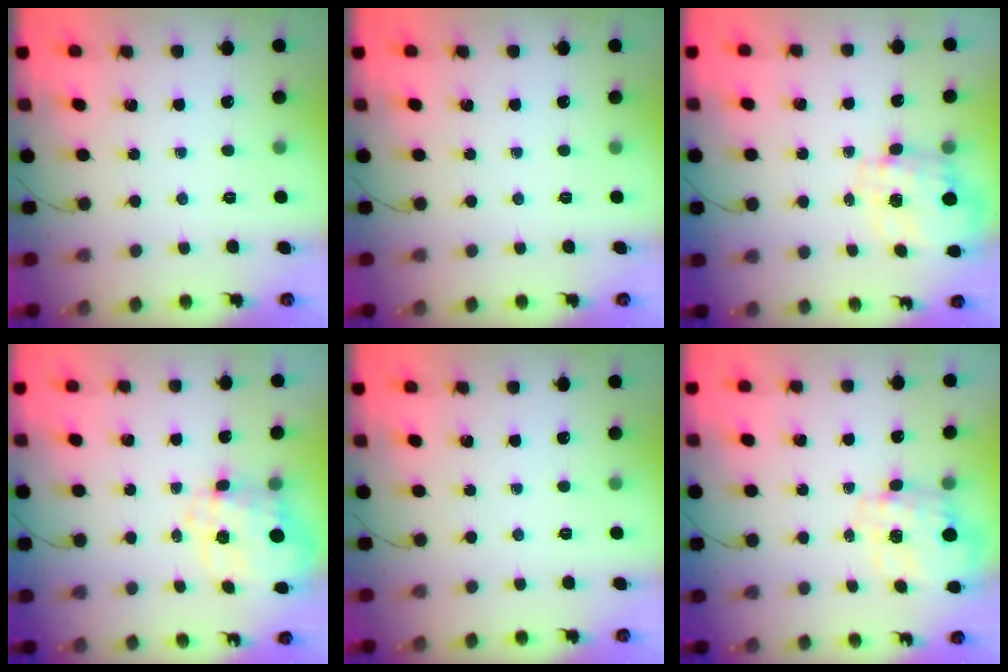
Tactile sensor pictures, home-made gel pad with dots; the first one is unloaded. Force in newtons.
{"total": 0.0}
{"total": 2.9, "press": 2.7, "slide": 1.0}
{"total": 10.8, "press": 10.7, "slide": 1.2}
{"total": 0.0}
{"total": 2.6, "press": 2.4, "slide": 1.0}